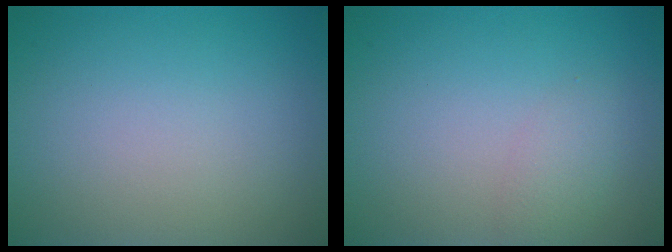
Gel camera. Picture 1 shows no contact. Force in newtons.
{"total": 1.5, "press": 1.5, "slide": 0.0}